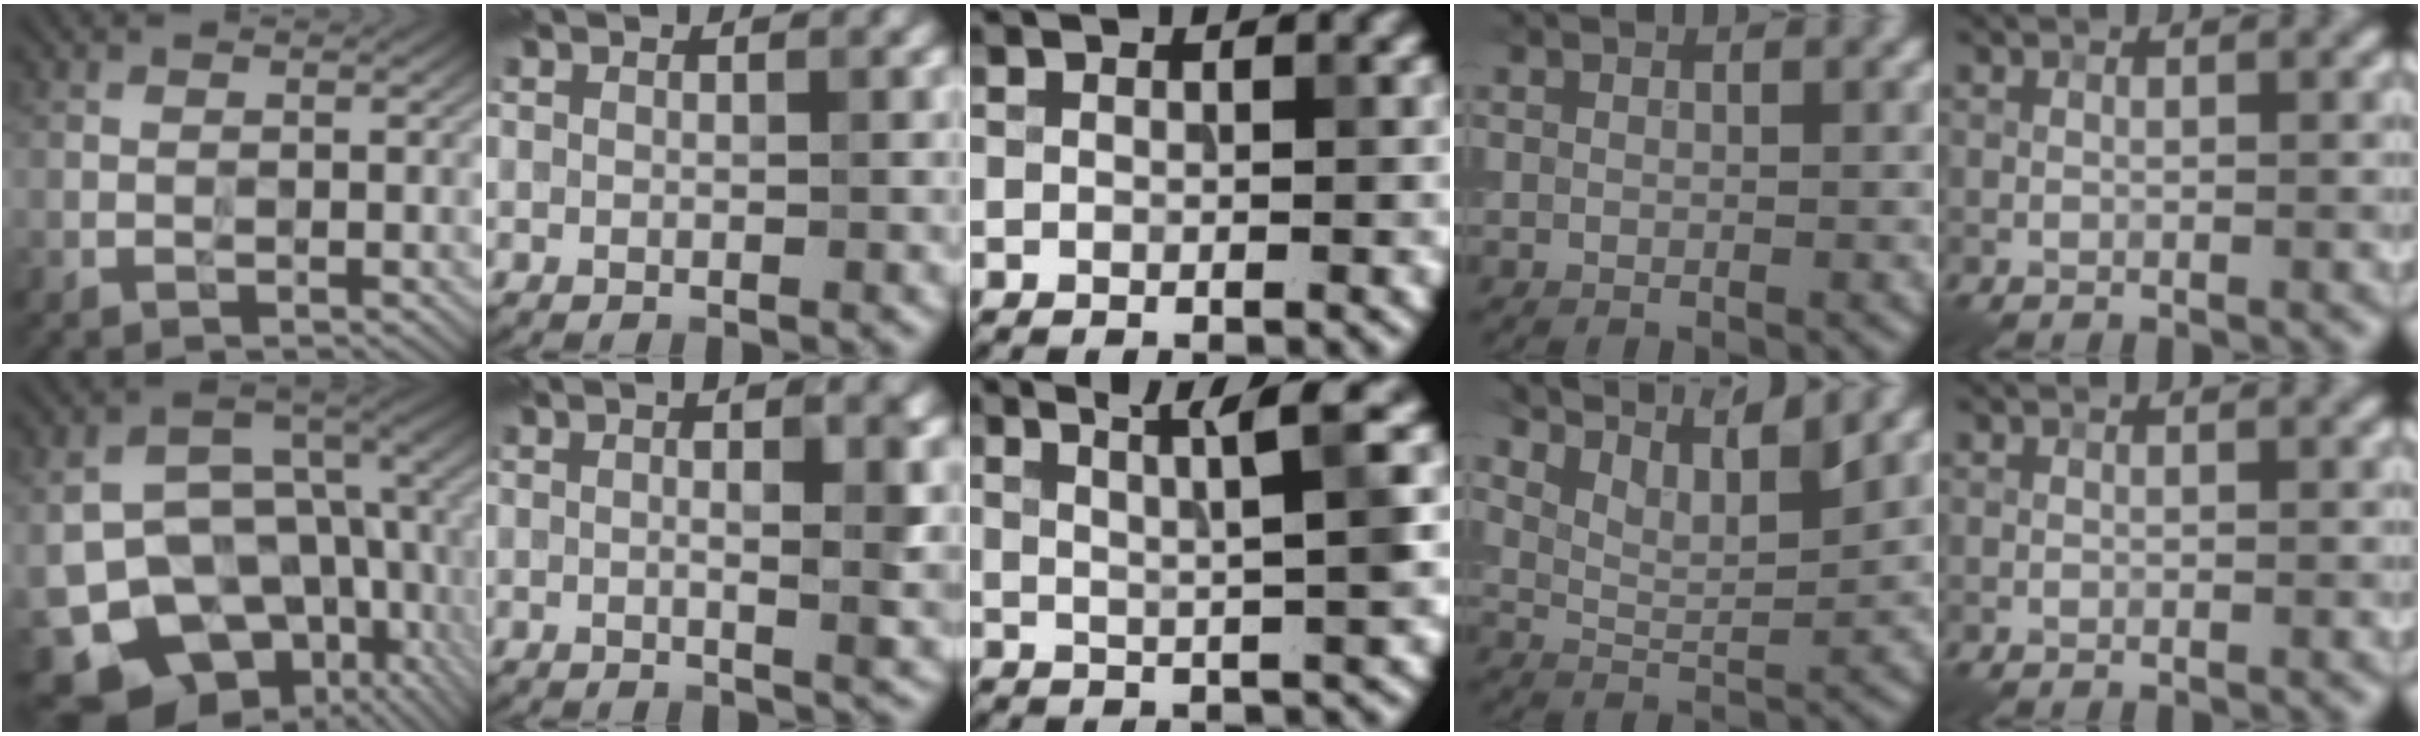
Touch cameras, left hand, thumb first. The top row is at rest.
{"thumb": {"total": 18.3, "force": [-3.2, 12.9, 12.5], "torque": [-0.240, -0.044, -0.007]}, "index": {"total": 5.1, "force": [0.6, 1.1, 4.9], "torque": [-0.059, 0.012, 0.000]}, "middle": {"total": 4.4, "force": [2.1, 0.5, 3.8], "torque": [-0.053, 0.009, 0.034]}, "ring": {"total": 6.5, "force": [5.1, 1.8, 3.6], "torque": [-0.067, 0.020, 0.064]}}